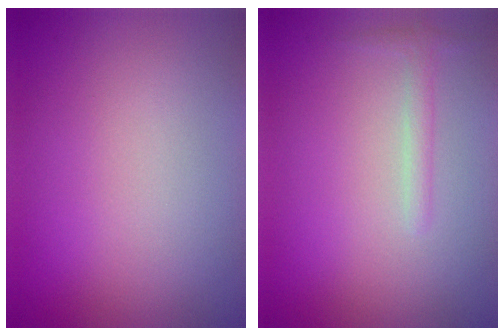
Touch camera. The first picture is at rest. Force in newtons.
{"total": 1.2, "press": 1.2, "slide": 0.0}